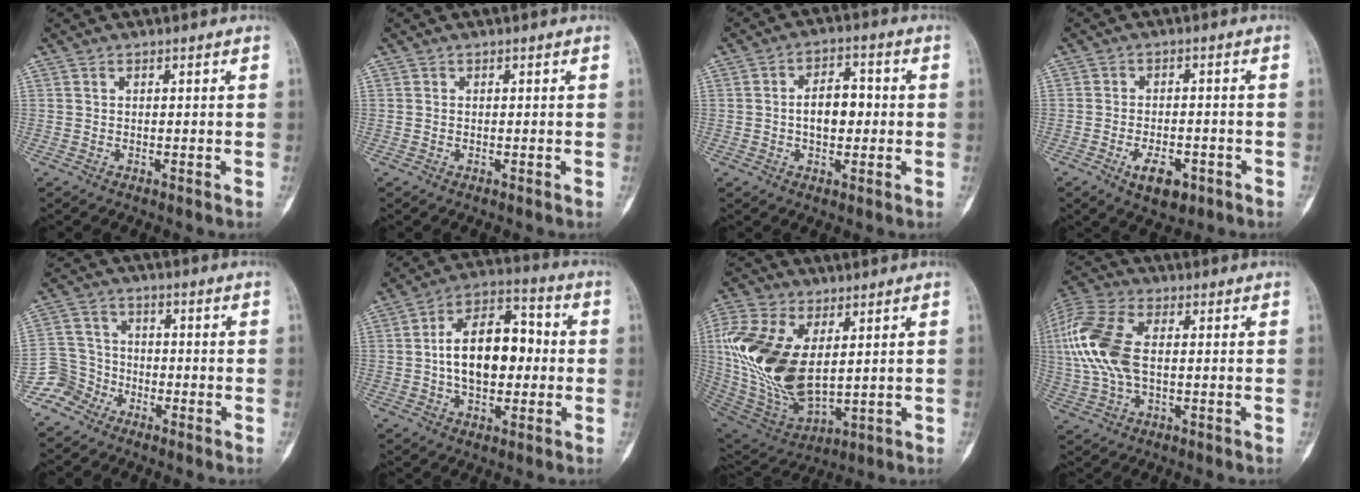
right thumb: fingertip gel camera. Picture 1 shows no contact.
{"total": 0.0}
{"total": 7.2, "force": [-0.2, 4.4, 5.7], "torque": [-0.073, 0.020, -0.007]}
{"total": 6.3, "force": [-2.9, 3.5, 4.3], "torque": [-0.063, 0.013, -0.041]}
{"total": 6.2, "force": [-4.3, 4.5, -0.2], "torque": [0.032, 0.037, -0.099]}
{"total": 15.4, "force": [-0.1, 9.3, 12.3], "torque": [-0.172, 0.037, -0.008]}
{"total": 21.2, "force": [3.5, 12.2, 17.0], "torque": [-0.352, -0.021, 0.076]}
{"total": 14.8, "force": [1.3, 8.1, 12.3], "torque": [-0.285, 0.015, 0.023]}